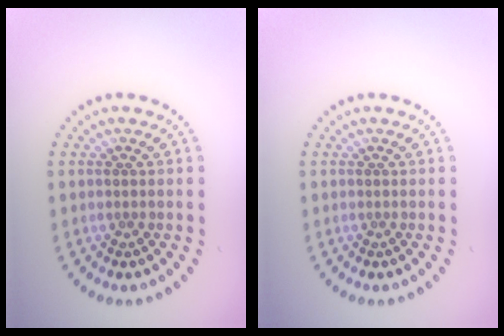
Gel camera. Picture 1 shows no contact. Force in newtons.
{"total": 0.0}